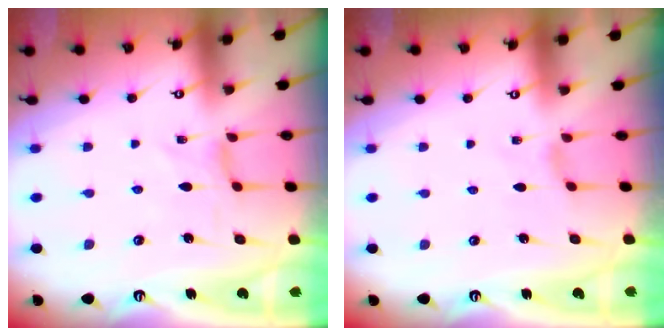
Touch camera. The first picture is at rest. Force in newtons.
{"total": 0.0}